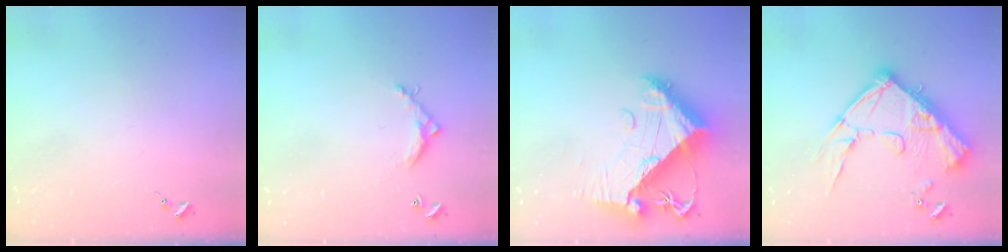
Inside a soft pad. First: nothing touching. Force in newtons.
{"total": 5.5, "press": 5.5, "slide": 0.3}
{"total": 13.2, "press": 13.1, "slide": 1.4}
{"total": 20.7, "press": 20.6, "slide": 2.2}